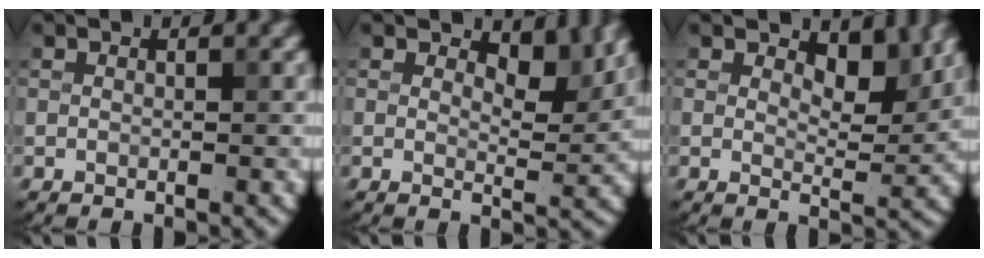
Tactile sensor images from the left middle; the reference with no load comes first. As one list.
[{"total": 3.5, "force": [2.3, 1.5, 2.3], "torque": [-0.034, -0.006, 0.029]}, {"total": 4.0, "force": [2.4, 1.8, 2.6], "torque": [-0.039, -0.008, 0.031]}]